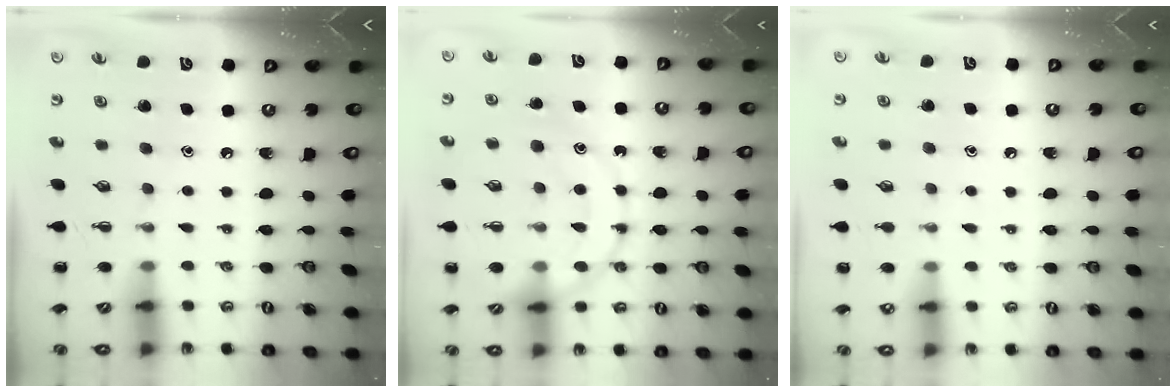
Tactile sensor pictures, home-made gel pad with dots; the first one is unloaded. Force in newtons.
{"total": 17.0, "press": 16.8, "slide": 2.6}
{"total": 3.7, "press": 3.6, "slide": 1.0}